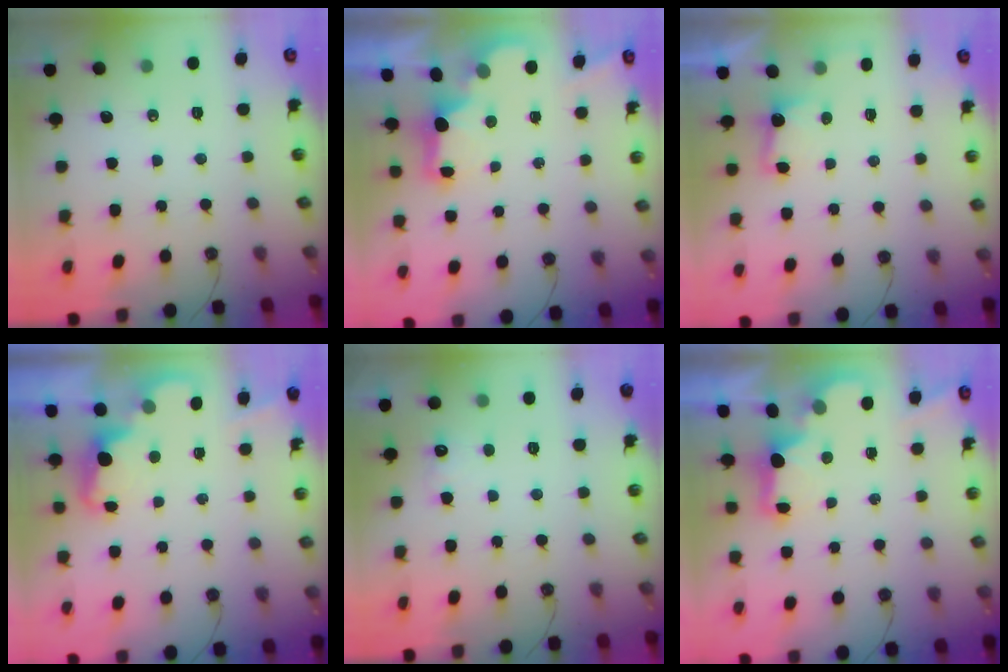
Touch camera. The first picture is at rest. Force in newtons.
{"total": 2.3, "press": 2.2, "slide": 0.7}
{"total": 2.3, "press": 2.1, "slide": 1.0}
{"total": 2.5, "press": 2.4, "slide": 0.5}
{"total": 4.7, "press": 4.5, "slide": 1.2}
{"total": 2.1, "press": 2.0, "slide": 0.7}